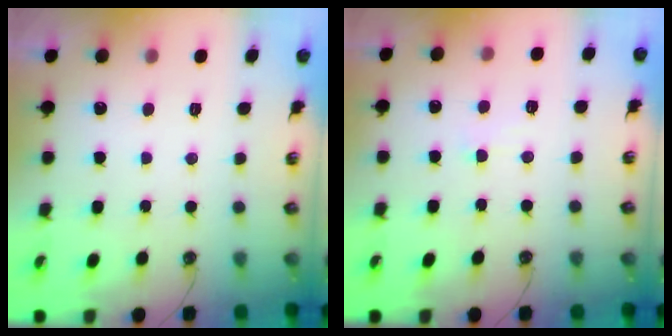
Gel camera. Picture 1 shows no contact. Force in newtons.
{"total": 1.2, "press": 0.9, "slide": 0.7}